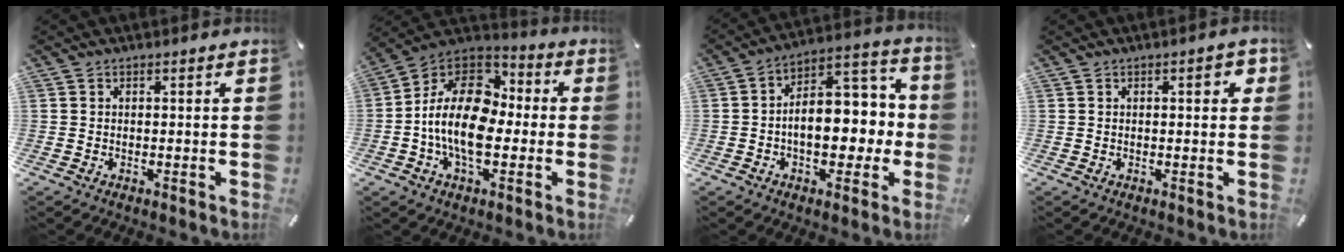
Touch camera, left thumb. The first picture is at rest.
{"total": 17.4, "force": [-3.3, 11.2, 12.9], "torque": [-0.271, 0.014, -0.061]}
{"total": 13.3, "force": [-1.3, 9.4, 9.4], "torque": [-0.105, -0.001, -0.018]}
{"total": 3.0, "force": [0.8, 1.2, 2.6], "torque": [-0.029, 0.000, 0.005]}